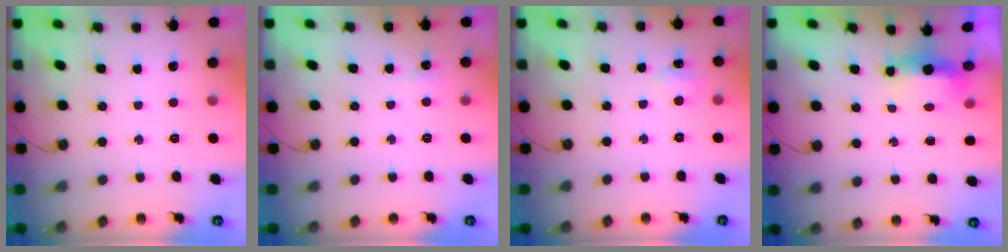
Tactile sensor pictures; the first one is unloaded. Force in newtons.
{"total": 2.8, "press": 2.7, "slide": 0.6}
{"total": 6.9, "press": 6.8, "slide": 1.0}
{"total": 14.5, "press": 7.2, "slide": 12.6}